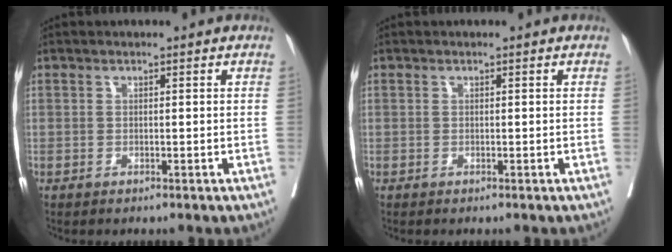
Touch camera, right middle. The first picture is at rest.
{"total": 0.0}